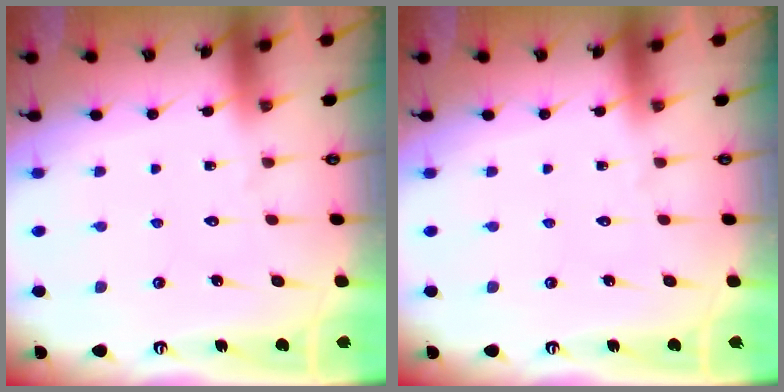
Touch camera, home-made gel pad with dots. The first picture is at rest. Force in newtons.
{"total": 0.0}